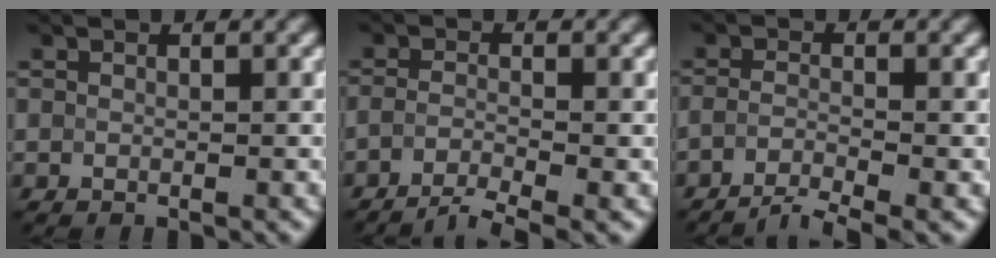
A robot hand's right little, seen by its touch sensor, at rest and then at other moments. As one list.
[{"total": 3.7, "force": [-3.2, 0.3, 1.8], "torque": [-0.031, -0.002, -0.064]}, {"total": 3.7, "force": [-3.3, 0.3, 1.7], "torque": [-0.027, -0.002, -0.065]}]